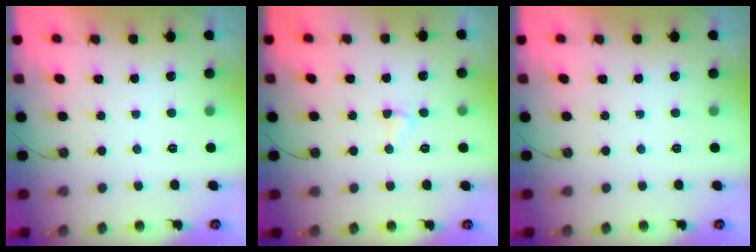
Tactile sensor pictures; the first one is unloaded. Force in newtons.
{"total": 4.2, "press": 2.3, "slide": 3.5}
{"total": 0.0}